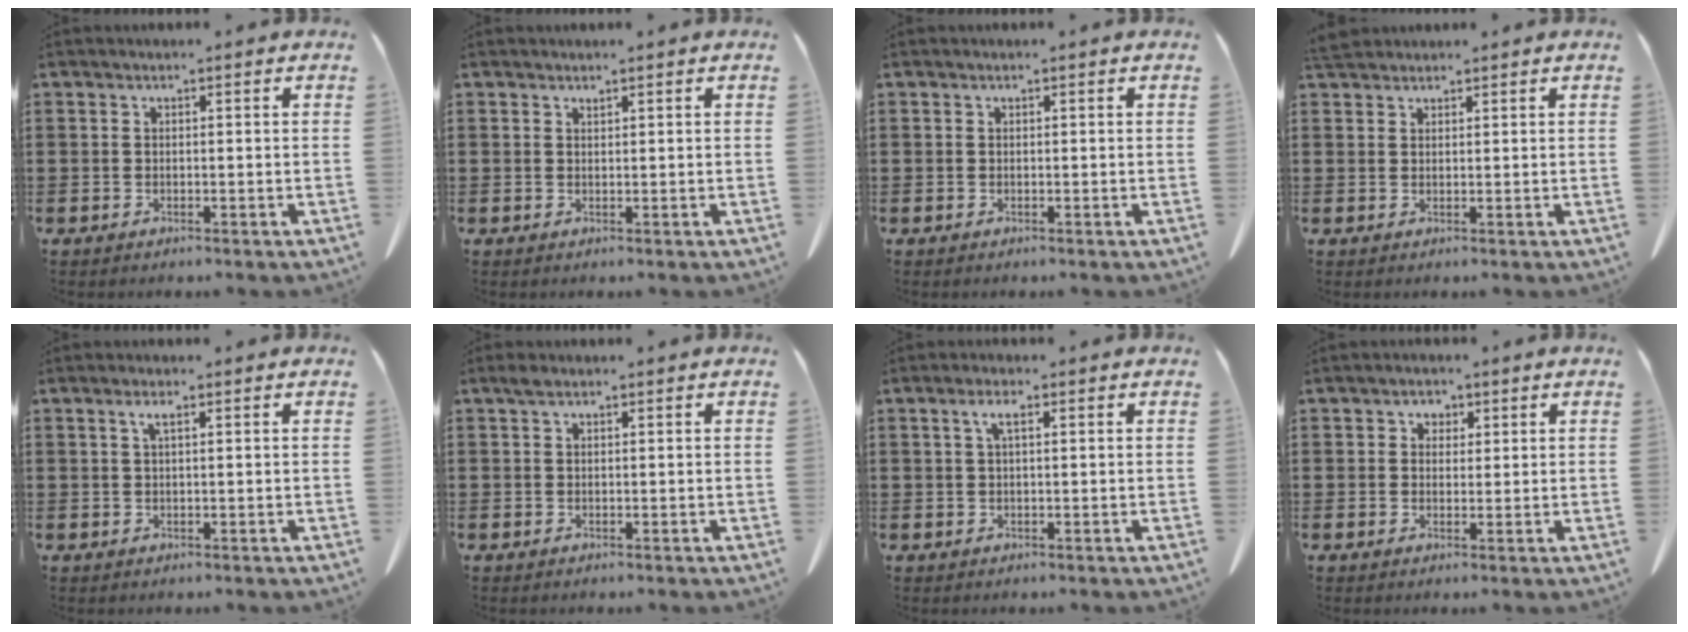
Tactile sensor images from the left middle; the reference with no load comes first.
{"total": 0.6, "force": [0.6, 0.0, 0.1], "torque": [-0.005, -0.003, 0.014]}
{"total": 0.0}
{"total": 2.6, "force": [2.4, 0.7, 0.8], "torque": [-0.024, 0.000, 0.048]}
{"total": 1.7, "force": [0.8, 0.3, 1.5], "torque": [-0.033, 0.002, 0.014]}
{"total": 1.0, "force": [0.5, 0.5, 0.7], "torque": [-0.017, 0.002, 0.011]}
{"total": 2.6, "force": [1.0, 0.7, 2.3], "torque": [-0.049, 0.007, 0.016]}
{"total": 1.8, "force": [0.9, 1.5, 0.4], "torque": [-0.007, 0.004, 0.015]}